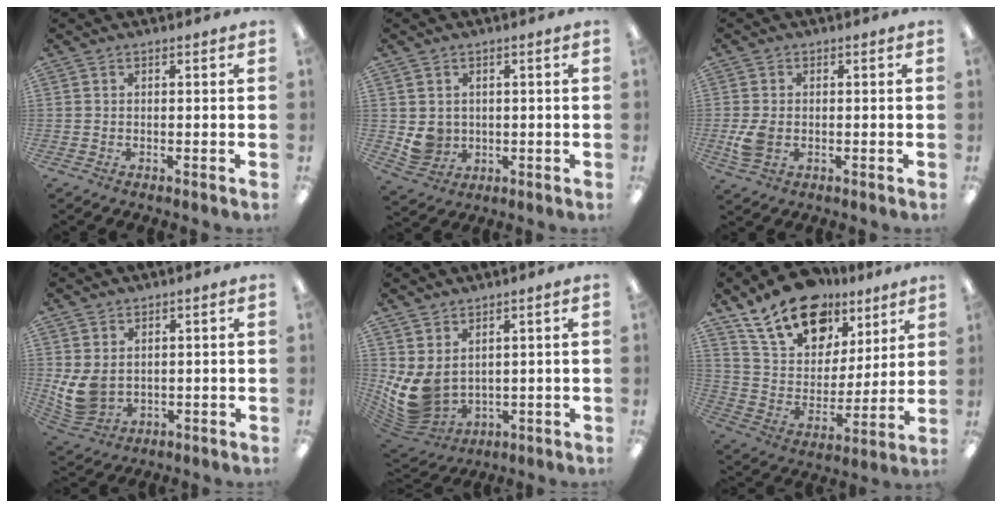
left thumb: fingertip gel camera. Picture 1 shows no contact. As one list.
[{"total": 5.1, "force": [1.0, 4.8, 1.4], "torque": [-0.028, 0.000, 0.021]}, {"total": 5.3, "force": [-1.1, 3.8, 3.5], "torque": [-0.076, -0.003, -0.023]}, {"total": 7.9, "force": [1.6, 5.9, 5.0], "torque": [-0.115, -0.009, 0.035]}, {"total": 9.7, "force": [1.9, 7.1, 6.2], "torque": [-0.151, -0.027, 0.042]}, {"total": 19.1, "force": [13.0, 11.3, 8.3], "torque": [-0.148, -0.074, 0.237]}]